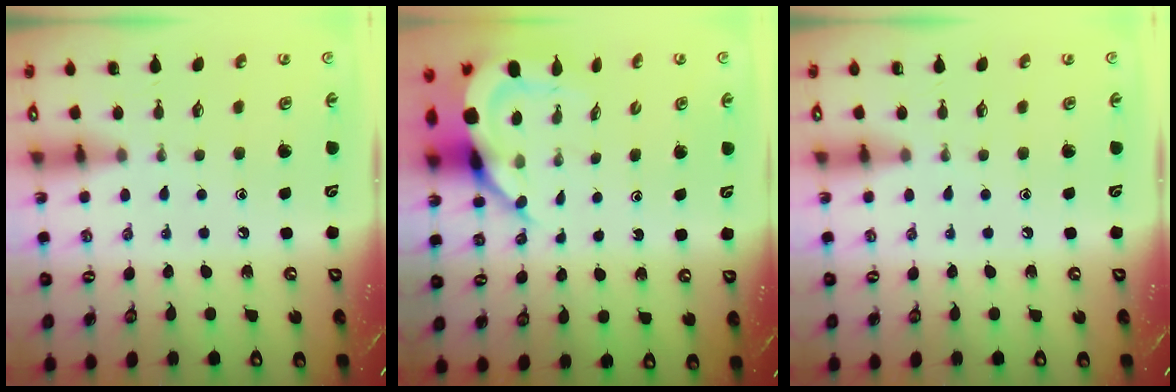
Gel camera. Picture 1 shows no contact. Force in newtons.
{"total": 7.7, "press": 7.6, "slide": 1.0}
{"total": 0.0}